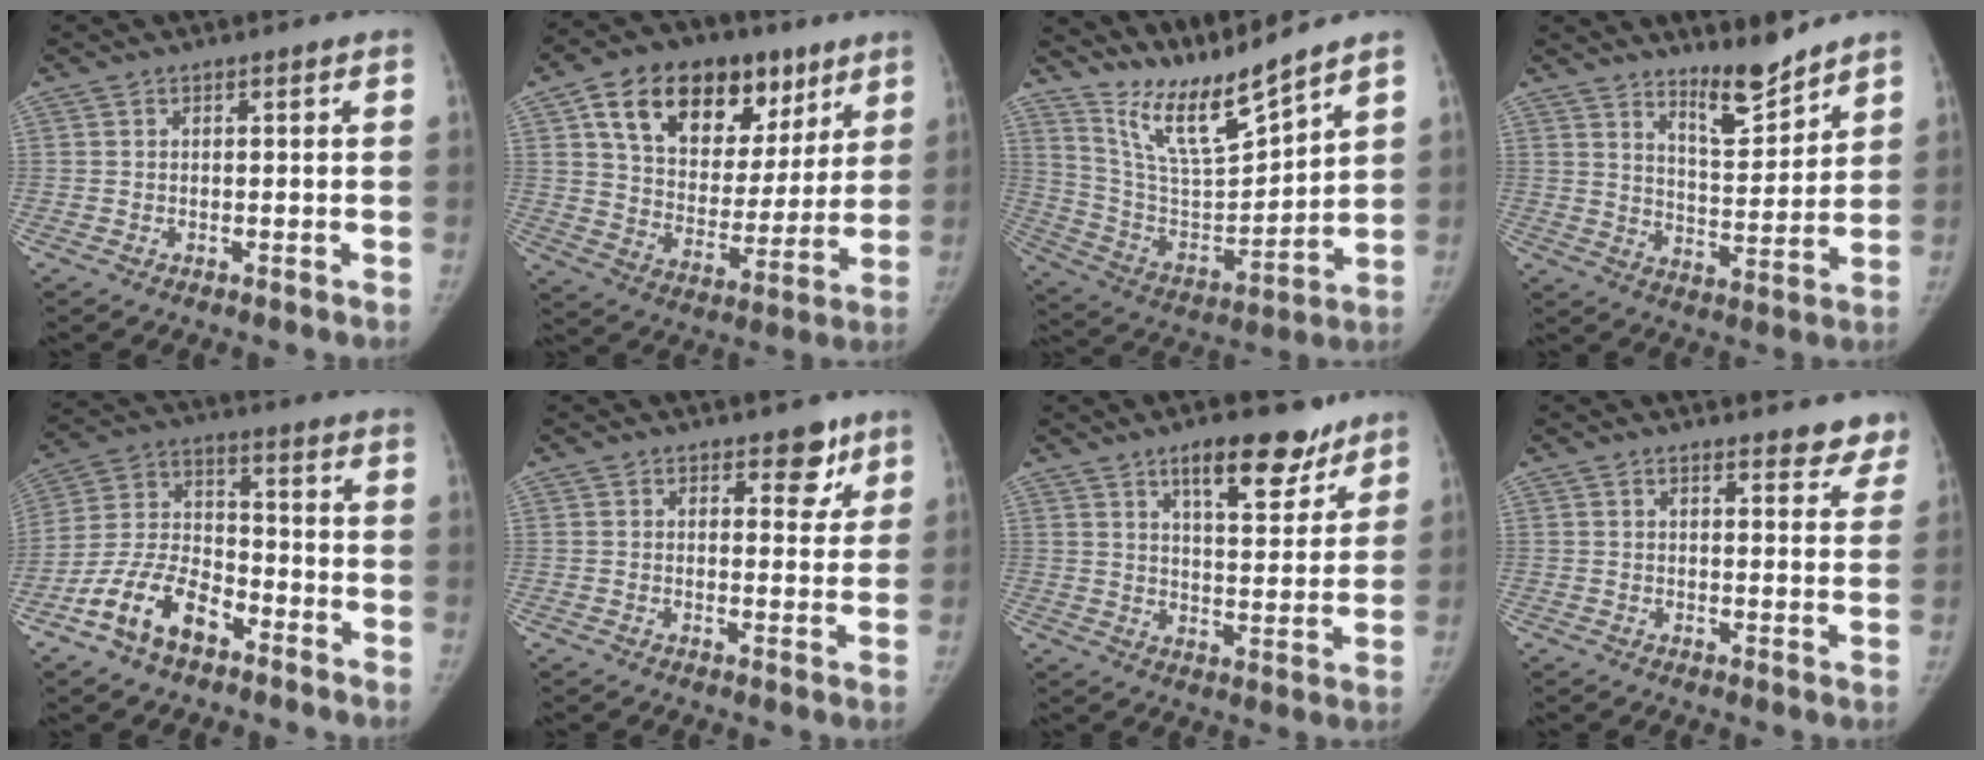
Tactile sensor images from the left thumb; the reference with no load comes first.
{"total": 23.8, "force": [12.0, 15.1, 14.0], "torque": [-0.178, -0.011, 0.197]}
{"total": 13.8, "force": [12.3, 0.8, 6.3], "torque": [-0.102, -0.083, 0.246]}
{"total": 8.8, "force": [7.4, 1.8, 4.3], "torque": [-0.055, -0.073, 0.129]}
{"total": 13.1, "force": [-7.7, 7.2, 7.8], "torque": [-0.148, 0.053, -0.152]}
{"total": 4.9, "force": [3.2, 2.7, 2.6], "torque": [0.002, -0.017, 0.039]}
{"total": 12.1, "force": [8.2, 4.6, 7.5], "torque": [-0.074, -0.048, 0.123]}
{"total": 8.5, "force": [7.8, 2.7, 2.1], "torque": [0.025, -0.033, 0.069]}